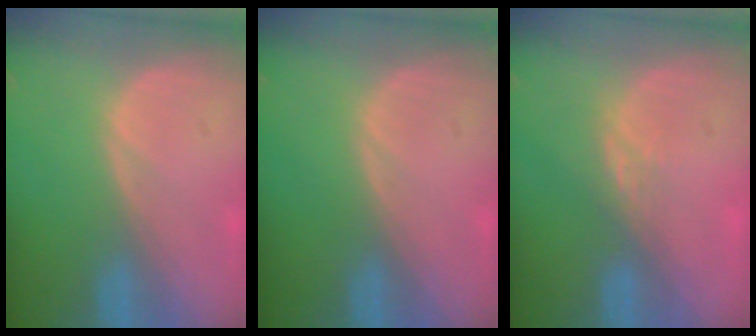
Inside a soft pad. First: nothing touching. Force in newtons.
{"total": 0.0}
{"total": 2.4, "press": 1.9, "slide": 1.4}